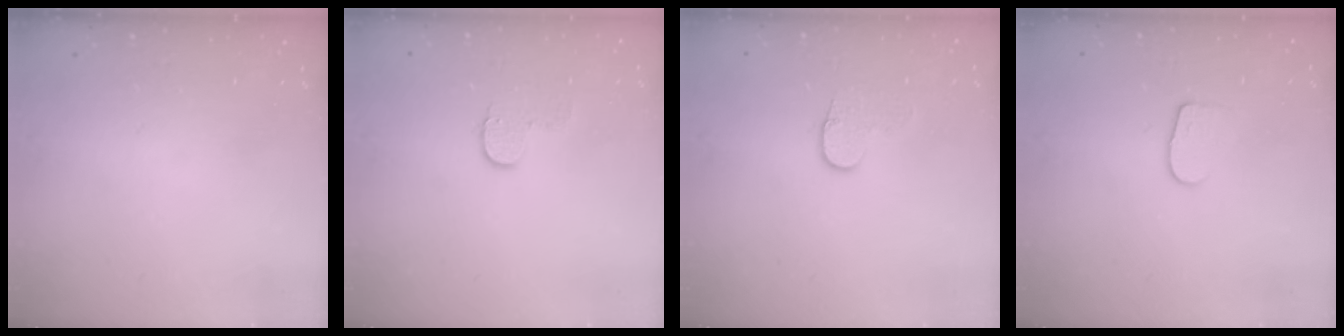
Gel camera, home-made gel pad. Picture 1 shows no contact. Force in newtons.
{"total": 5.2, "press": 5.1, "slide": 0.6}
{"total": 5.7, "press": 5.6, "slide": 0.6}
{"total": 5.8, "press": 5.8, "slide": 0.6}